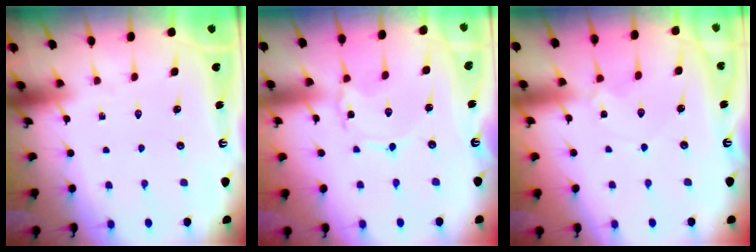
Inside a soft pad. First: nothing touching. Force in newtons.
{"total": 1.4, "press": 1.4, "slide": 0.1}
{"total": 1.8, "press": 1.8, "slide": 0.4}